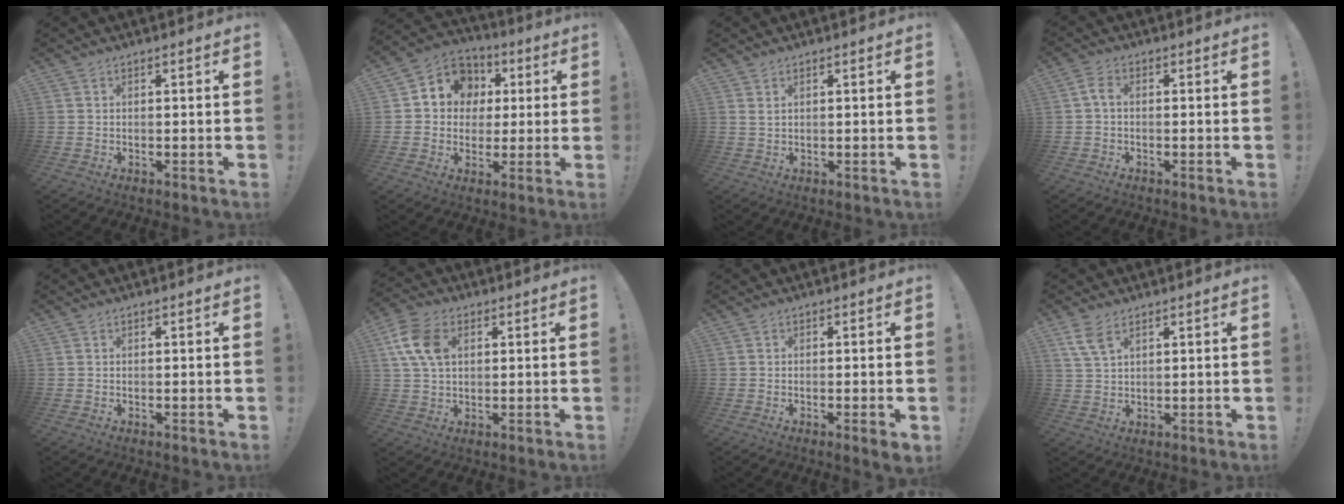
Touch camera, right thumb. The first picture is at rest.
{"total": 10.5, "force": [2.2, 9.5, 3.8], "torque": [-0.053, -0.004, 0.048]}
{"total": 1.6, "force": [1.0, 0.5, 1.1], "torque": [-0.016, -0.002, 0.018]}
{"total": 2.8, "force": [-0.2, 1.5, 2.4], "torque": [-0.053, 0.007, -0.005]}
{"total": 0.0}
{"total": 11.2, "force": [3.0, 7.7, 7.6], "torque": [-0.151, 0.008, 0.059]}
{"total": 2.7, "force": [-0.7, -0.3, 2.6], "torque": [-0.043, -0.008, -0.008]}
{"total": 5.6, "force": [3.5, 2.4, 3.7], "torque": [-0.069, -0.011, 0.066]}